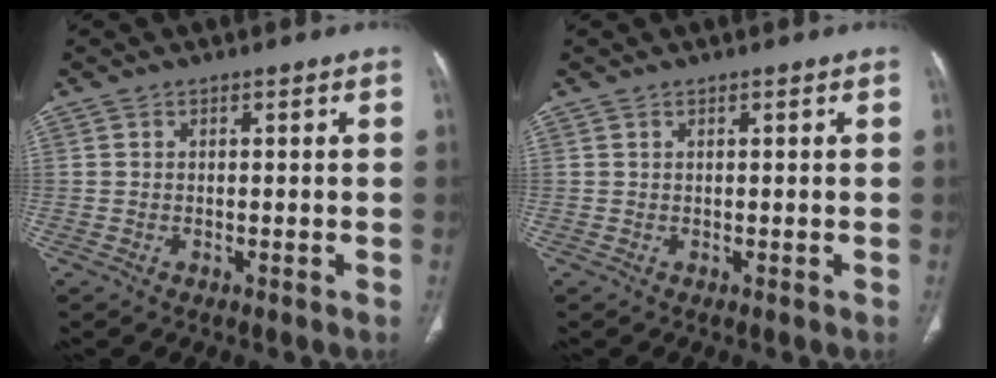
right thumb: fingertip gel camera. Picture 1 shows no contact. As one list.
[{"total": 0.0}]